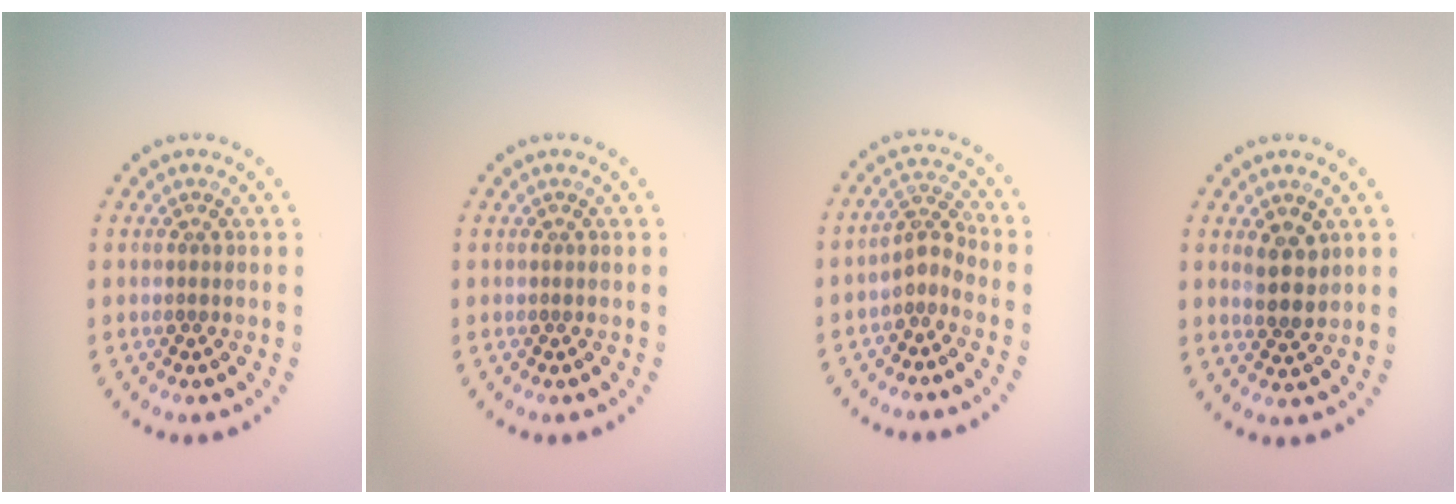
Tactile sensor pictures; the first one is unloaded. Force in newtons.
{"total": 0.0}
{"total": 2.4, "press": 1.8, "slide": 1.6}
{"total": 2.5, "press": 2.4, "slide": 0.9}